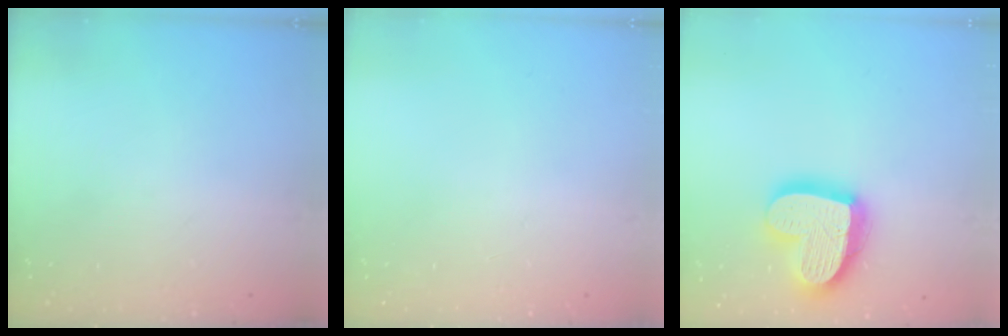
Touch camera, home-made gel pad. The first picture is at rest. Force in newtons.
{"total": 0.0}
{"total": 21.1, "press": 21.0, "slide": 1.8}